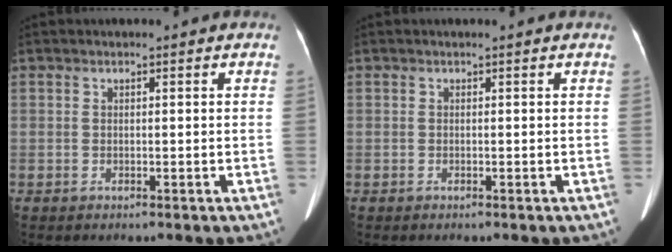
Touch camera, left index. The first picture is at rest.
{"total": 0.0}